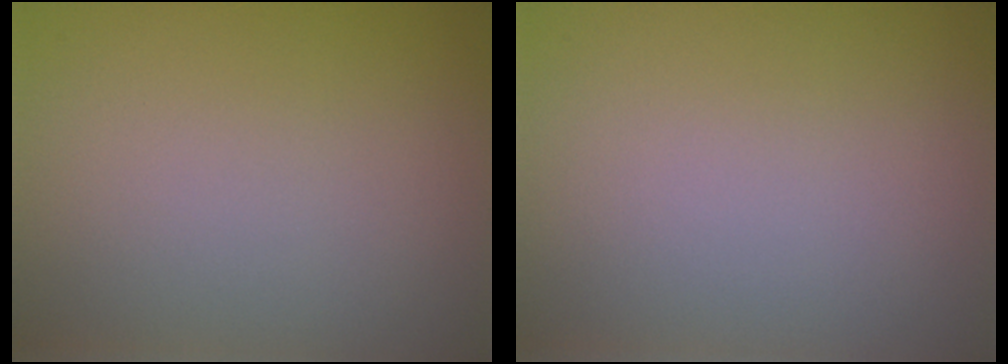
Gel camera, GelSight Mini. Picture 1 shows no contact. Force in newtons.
{"total": 0.0}